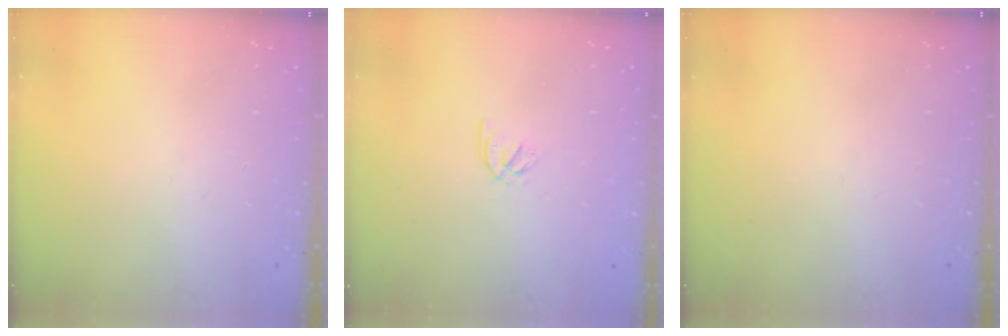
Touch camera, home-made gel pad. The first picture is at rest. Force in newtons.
{"total": 1.5, "press": 1.4, "slide": 0.5}
{"total": 0.0}